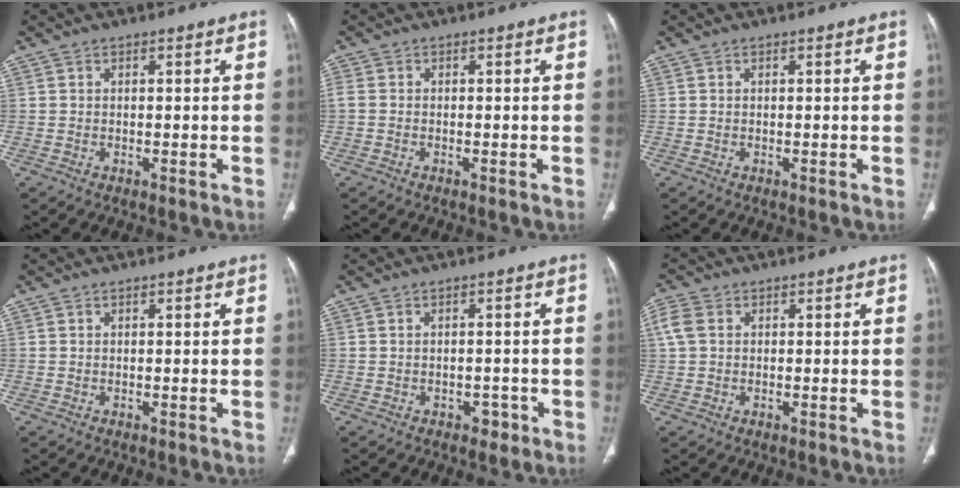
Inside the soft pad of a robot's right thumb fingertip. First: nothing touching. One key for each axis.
{"total": 1.2, "fx": -0.3, "fy": 0.9, "fz": 0.8, "tx": -0.022, "ty": -0.002, "tz": -0.009}
{"total": 0.0}
{"total": 0.0}
{"total": 2.1, "fx": -1.2, "fy": 1.5, "fz": 0.9, "tx": -0.002, "ty": 0.008, "tz": -0.014}
{"total": 3.7, "fx": 0.7, "fy": 2.8, "fz": 2.3, "tx": -0.064, "ty": 0.010, "tz": 0.011}